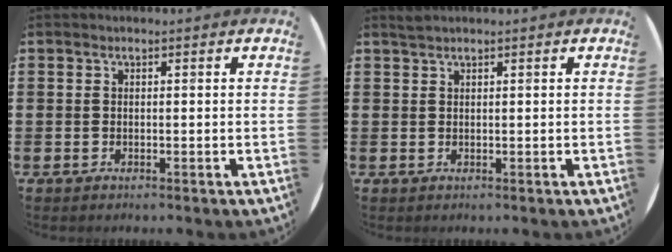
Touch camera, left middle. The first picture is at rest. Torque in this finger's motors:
{"motor_torque": [-0.16, -0.04, -0.01, -0.01]}